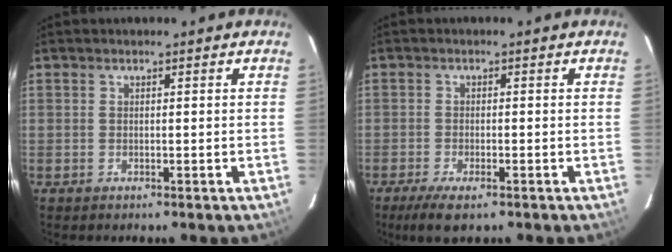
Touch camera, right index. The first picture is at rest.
{"total": 5.9, "force": [-3.9, 1.9, 4.0], "torque": [-0.094, -0.021, -0.070]}